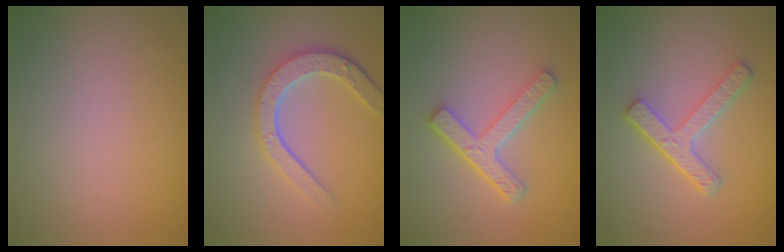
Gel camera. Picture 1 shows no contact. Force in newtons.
{"total": 4.6, "press": 3.5, "slide": 3.0}
{"total": 4.4, "press": 3.3, "slide": 2.9}
{"total": 4.4, "press": 3.3, "slide": 2.9}